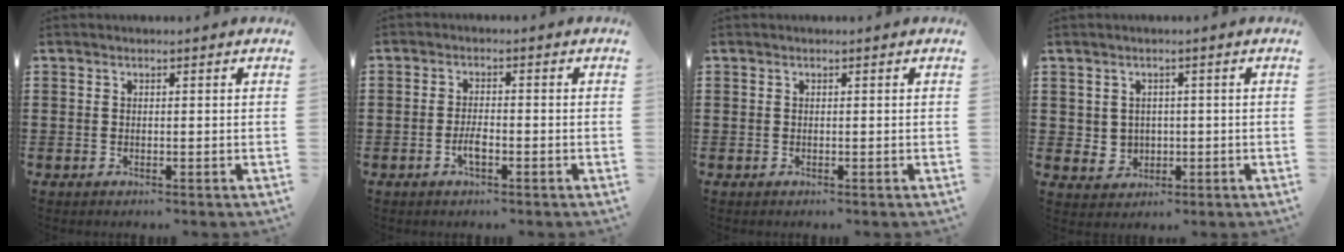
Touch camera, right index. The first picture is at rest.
{"total": 2.9, "force": [-1.2, 0.8, 2.4], "torque": [-0.059, -0.003, -0.027]}
{"total": 0.0}
{"total": 2.4, "force": [0.6, 2.3, 0.4], "torque": [-0.020, 0.008, 0.008]}